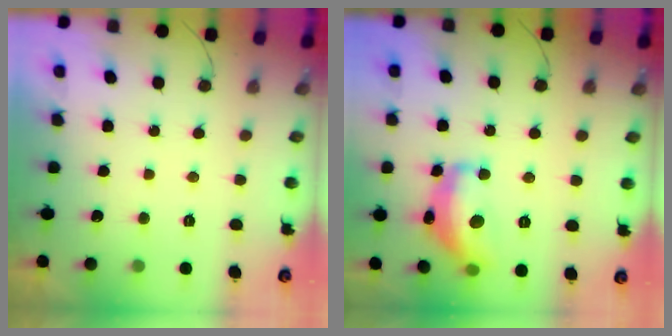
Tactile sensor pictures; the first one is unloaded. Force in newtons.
{"total": 16.1, "press": 16.1, "slide": 0.8}